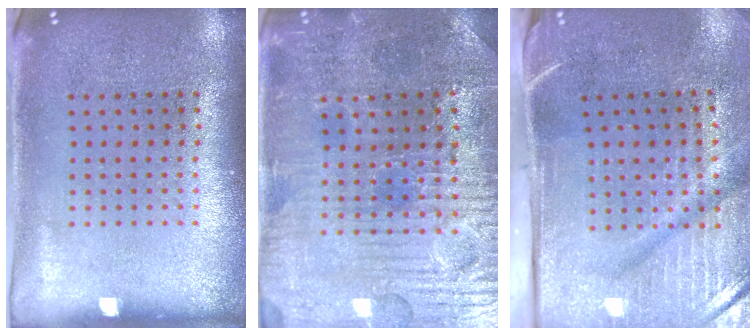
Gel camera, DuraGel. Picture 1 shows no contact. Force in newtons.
{"total": 3.6, "press": 3.6, "slide": 0.4}
{"total": 4.8, "press": 3.9, "slide": 2.8}